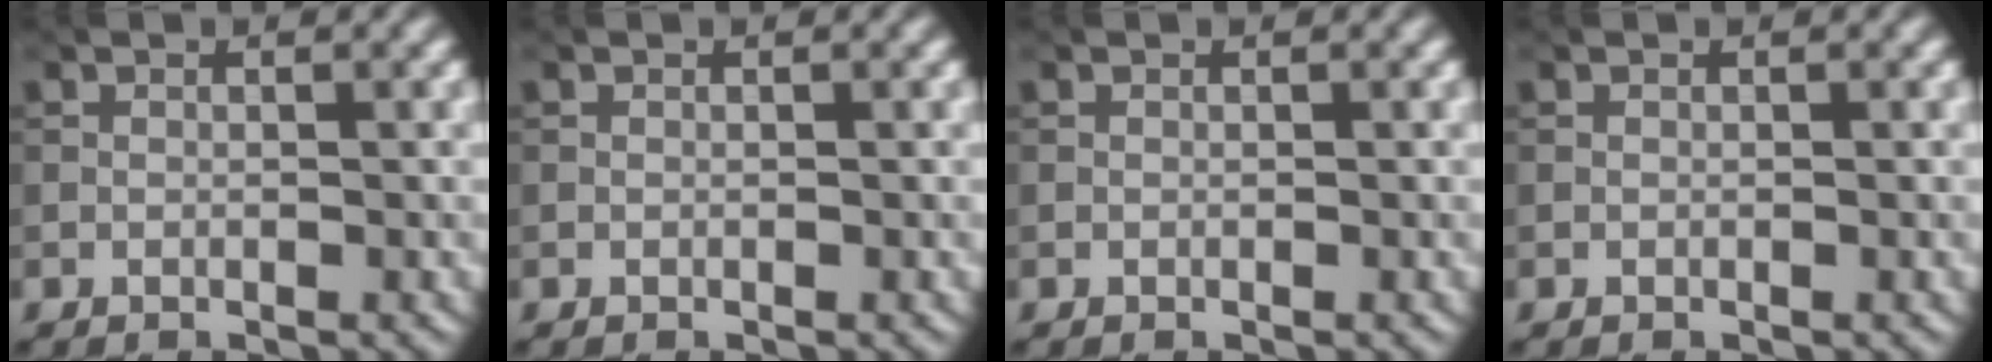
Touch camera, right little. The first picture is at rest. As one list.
[{"total": 0.0}, {"total": 0.0}, {"total": 0.0}]